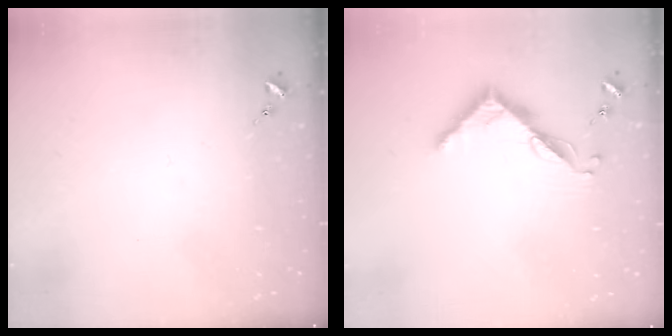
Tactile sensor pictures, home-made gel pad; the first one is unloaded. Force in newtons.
{"total": 7.6, "press": 7.5, "slide": 0.6}